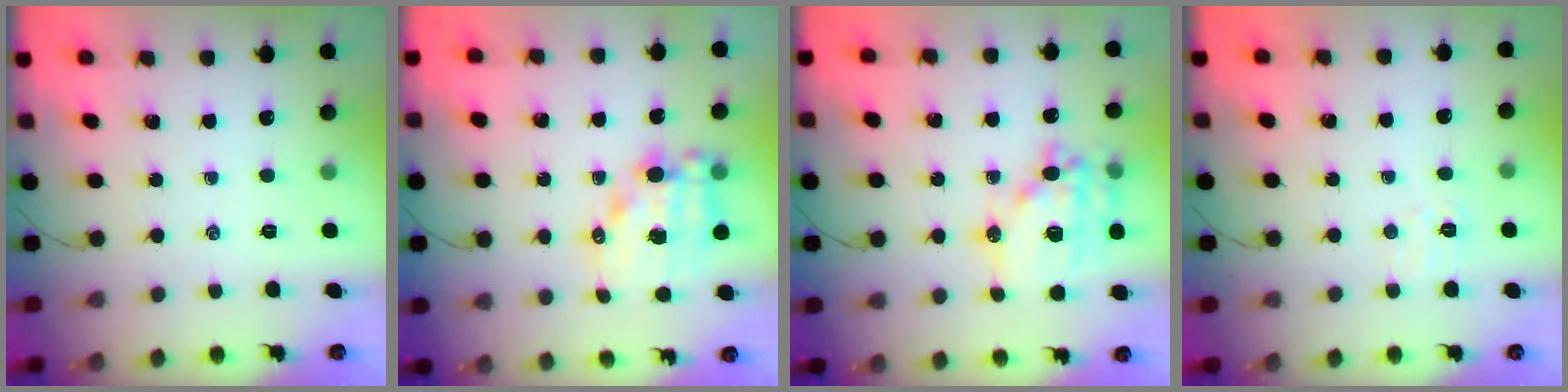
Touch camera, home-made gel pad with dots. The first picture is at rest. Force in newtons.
{"total": 12.9, "press": 12.5, "slide": 3.2}
{"total": 17.9, "press": 17.6, "slide": 3.4}
{"total": 3.8, "press": 3.6, "slide": 1.1}